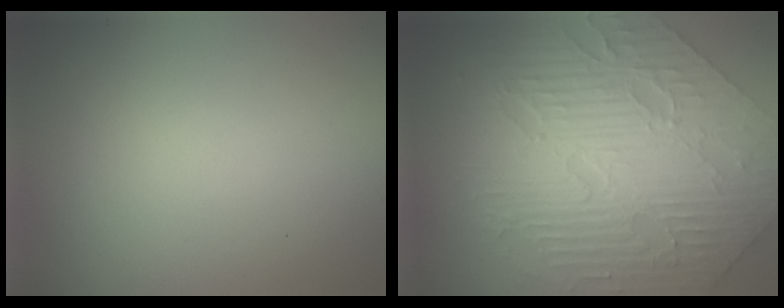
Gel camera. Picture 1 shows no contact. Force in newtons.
{"total": 8.6, "press": 6.8, "slide": 5.2}